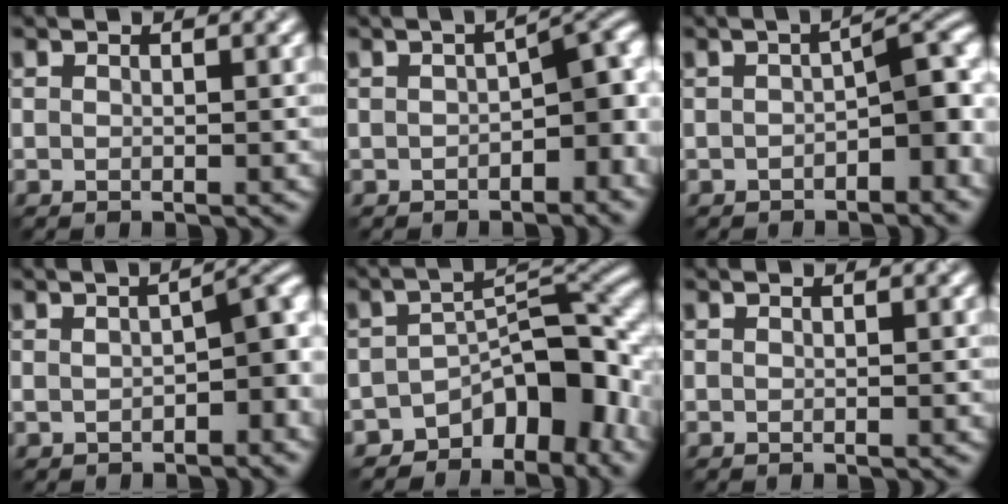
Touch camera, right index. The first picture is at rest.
{"total": 5.5, "force": [-1.3, 2.8, 4.6], "torque": [-0.039, 0.009, -0.025]}
{"total": 5.2, "force": [-1.8, 2.3, 4.3], "torque": [-0.041, 0.012, -0.033]}
{"total": 4.8, "force": [-1.0, 2.2, 4.2], "torque": [-0.045, 0.009, -0.017]}
{"total": 8.3, "force": [-5.4, 4.1, 4.7], "torque": [-0.031, 0.006, -0.097]}
{"total": 0.0}